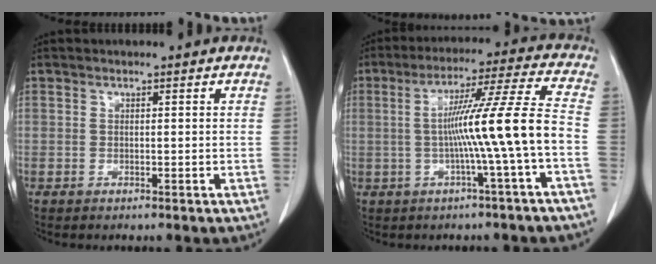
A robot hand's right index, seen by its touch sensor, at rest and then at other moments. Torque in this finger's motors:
{"motor_torque": [1.60, -0.36, 0.85, 0.21]}